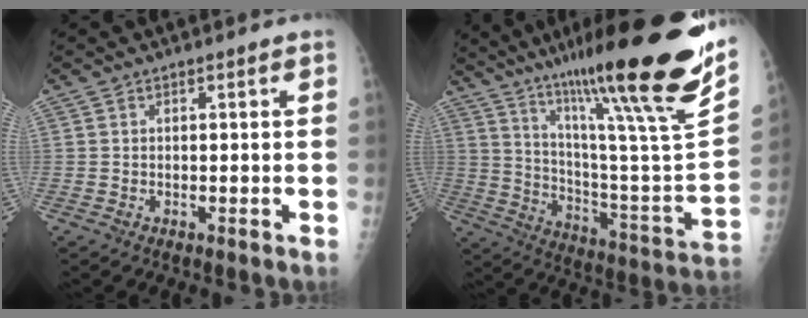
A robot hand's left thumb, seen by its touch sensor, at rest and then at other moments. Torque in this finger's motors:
{"motor_torque": [1.68, -0.29, 1.35, -1.44, 0.39]}